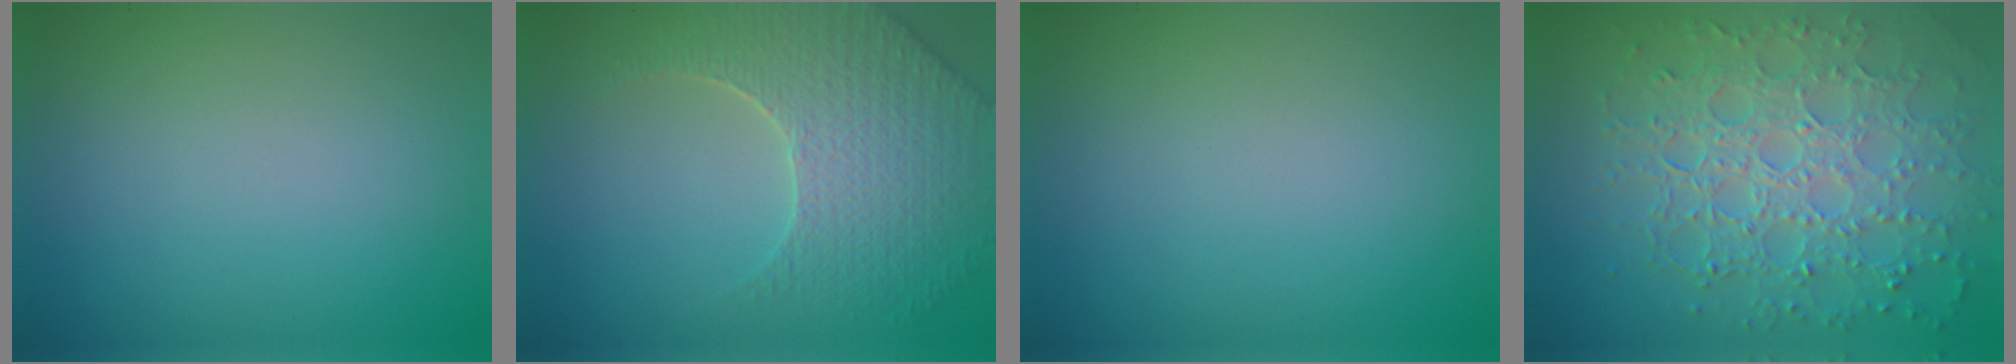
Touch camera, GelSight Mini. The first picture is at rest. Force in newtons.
{"total": 5.1, "press": 4.7, "slide": 2.0}
{"total": 0.0}
{"total": 8.1, "press": 5.7, "slide": 5.8}